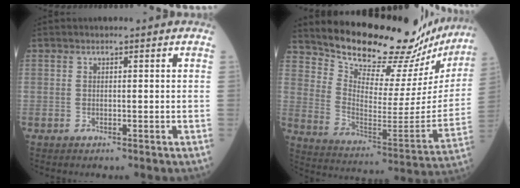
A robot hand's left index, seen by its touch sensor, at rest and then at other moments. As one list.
[{"total": 24.8, "force": [23.2, 4.6, 7.4], "torque": [-0.124, -0.105, 0.314]}]